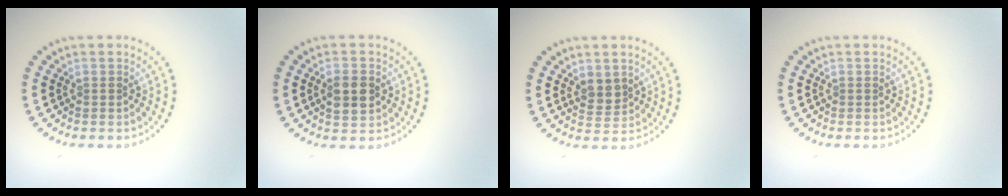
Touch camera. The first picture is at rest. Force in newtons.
{"total": 3.2, "press": 3.2, "slide": 0.1}
{"total": 2.0, "press": 1.7, "slide": 0.9}
{"total": 0.0}